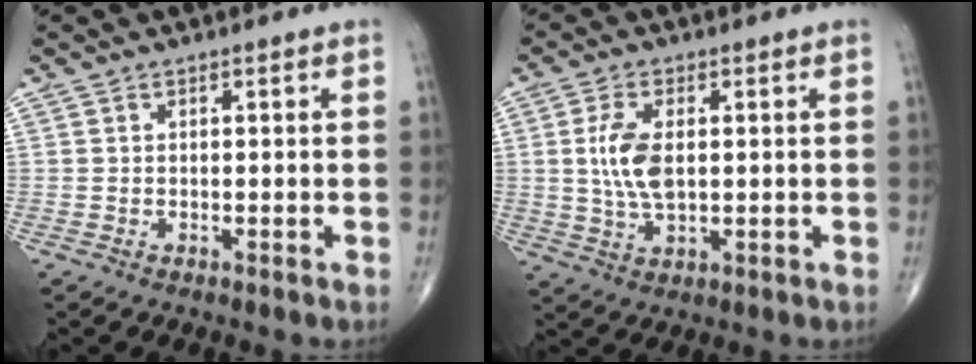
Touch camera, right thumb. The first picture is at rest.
{"total": 7.7, "force": [0.8, 3.9, 6.6], "torque": [-0.139, -0.005, 0.017]}